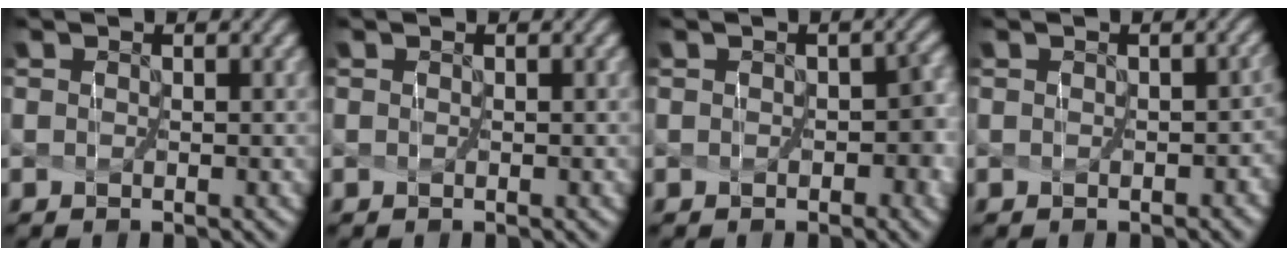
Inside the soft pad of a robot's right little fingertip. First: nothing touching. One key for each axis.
{"total": 0.0}
{"total": 3.8, "fx": -1.0, "fy": 2.6, "fz": 2.6, "tx": -0.020, "ty": -0.004, "tz": -0.010}
{"total": 2.8, "fx": -0.9, "fy": 2.0, "fz": 1.7, "tx": -0.004, "ty": -0.005, "tz": -0.010}